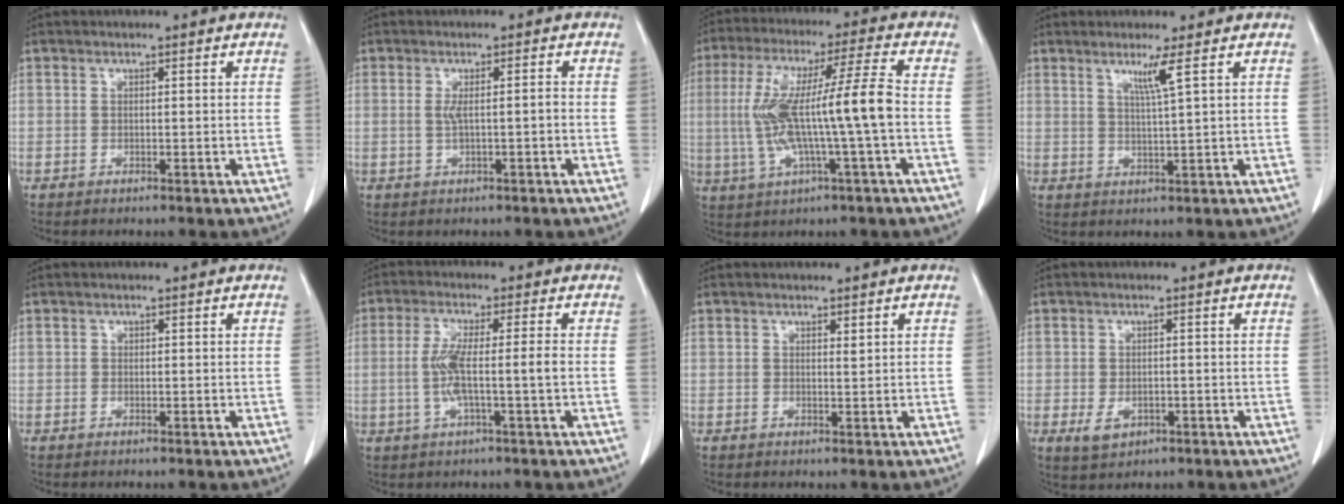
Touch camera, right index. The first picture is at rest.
{"total": 2.5, "force": [-0.2, 0.3, 2.4], "torque": [-0.047, 0.003, -0.002]}
{"total": 13.4, "force": [-1.0, 0.0, 13.3], "torque": [-0.268, 0.020, -0.018]}
{"total": 3.5, "force": [1.8, -1.4, 2.7], "torque": [-0.054, -0.011, 0.039]}
{"total": 0.0}
{"total": 6.2, "force": [-0.8, -0.1, 6.1], "torque": [-0.127, 0.002, -0.014]}
{"total": 0.6, "force": [0.5, -0.2, 0.4], "torque": [-0.010, -0.005, 0.008]}
{"total": 3.2, "force": [-1.2, 2.2, 2.0], "torque": [-0.036, -0.003, -0.007]}